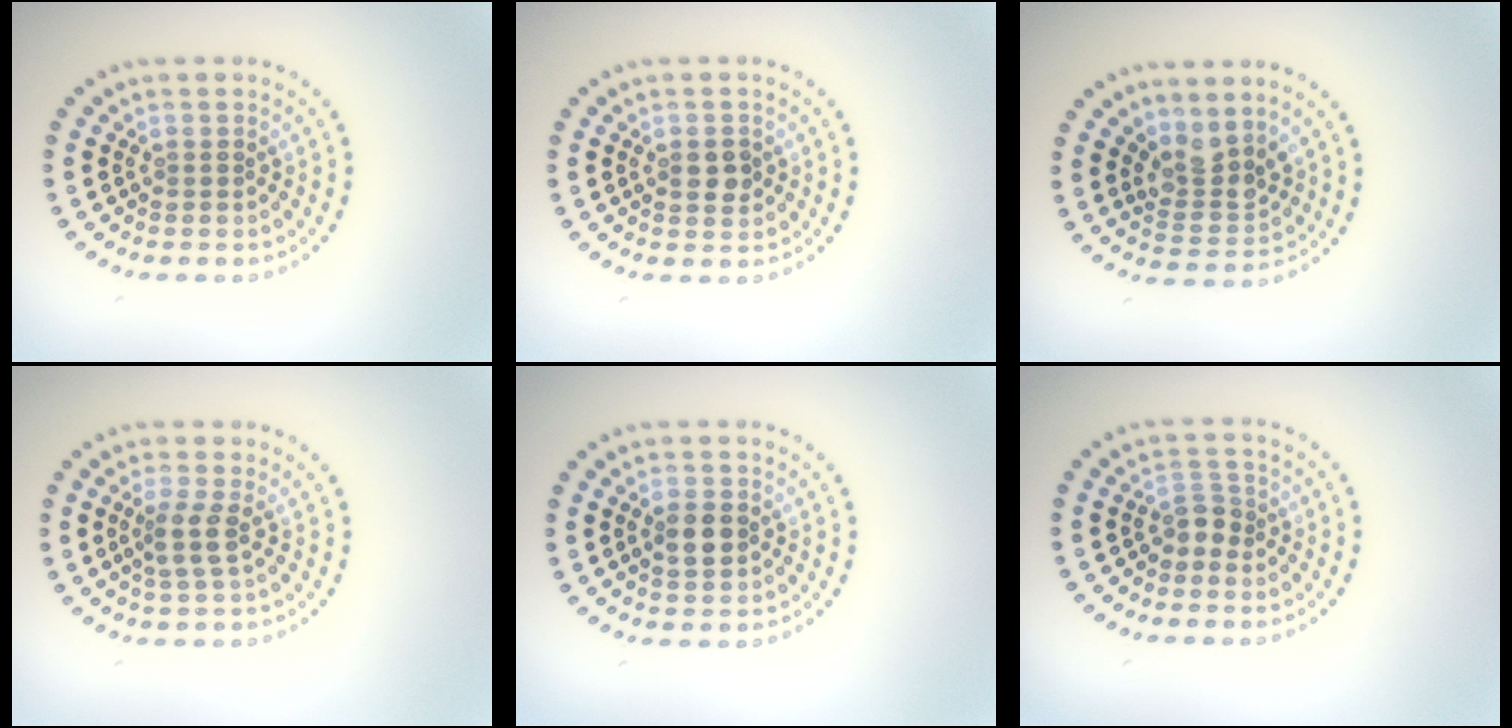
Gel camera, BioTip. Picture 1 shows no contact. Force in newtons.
{"total": 2.0, "press": 2.0, "slide": 0.1}
{"total": 2.9, "press": 2.4, "slide": 1.6}
{"total": 2.1, "press": 1.7, "slide": 1.3}
{"total": 2.3, "press": 2.2, "slide": 0.3}
{"total": 1.7, "press": 1.4, "slide": 0.9}